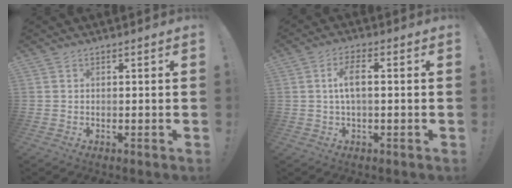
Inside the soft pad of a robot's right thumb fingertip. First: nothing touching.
{"total": 5.7, "force": [0.3, 1.9, 5.4], "torque": [-0.099, 0.003, 0.002]}